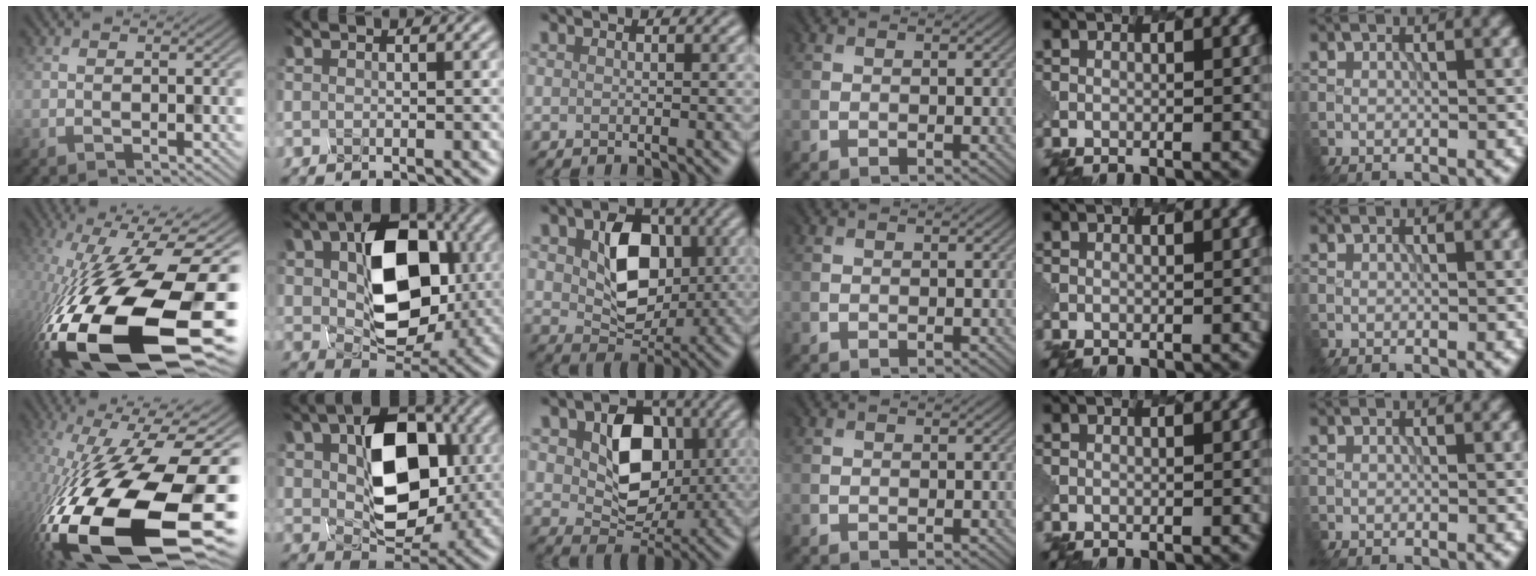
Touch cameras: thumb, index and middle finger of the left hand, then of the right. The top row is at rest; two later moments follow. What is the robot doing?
{"motion": "disassemble", "object": "battery cover"}